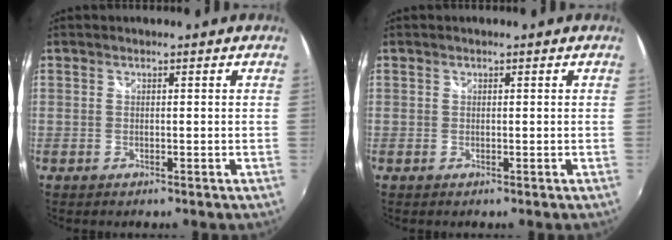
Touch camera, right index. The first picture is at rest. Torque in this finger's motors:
{"motor_torque": [0.13, 0.06, 0.03, 0.01]}